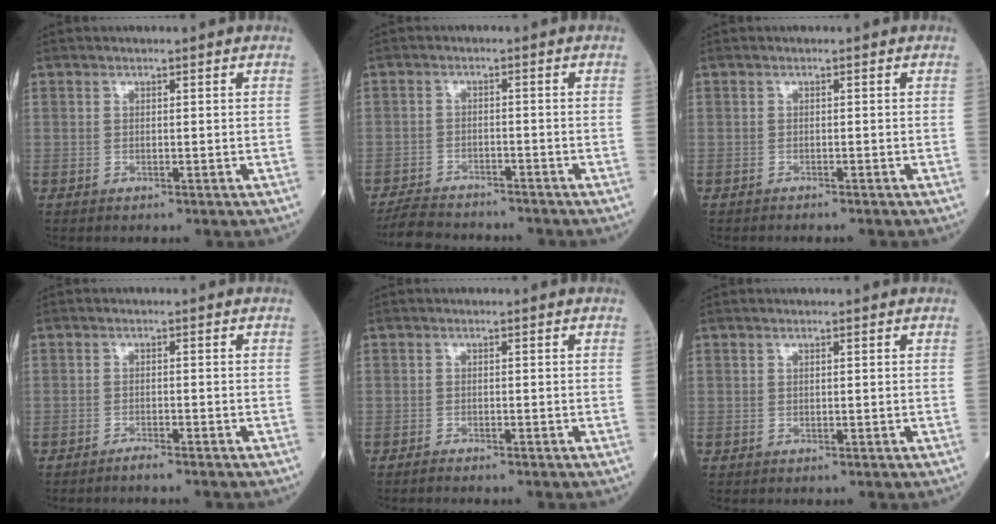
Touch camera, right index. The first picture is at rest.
{"total": 7.1, "force": [-6.7, 1.5, 1.8], "torque": [-0.030, -0.015, -0.111]}
{"total": 1.7, "force": [-1.6, 0.0, 0.6], "torque": [-0.010, -0.001, -0.019]}
{"total": 1.7, "force": [-1.6, -0.2, 0.6], "torque": [-0.014, -0.001, -0.025]}
{"total": 1.1, "force": [-1.0, -0.1, 0.3], "torque": [-0.010, -0.001, -0.018]}
{"total": 0.0}